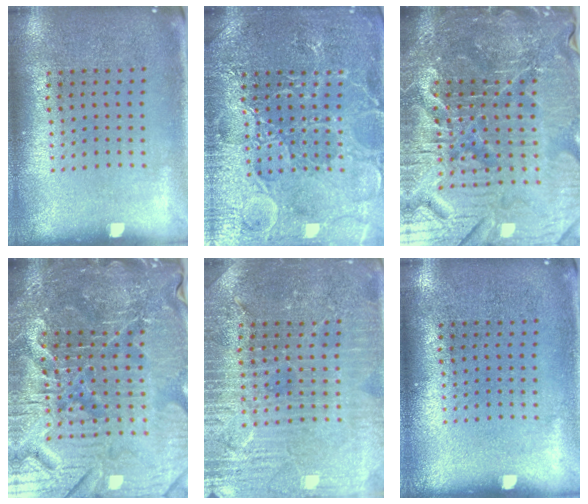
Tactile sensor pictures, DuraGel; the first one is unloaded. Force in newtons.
{"total": 4.7, "press": 4.6, "slide": 0.6}
{"total": 6.5, "press": 5.9, "slide": 2.5}
{"total": 5.8, "press": 5.4, "slide": 2.1}
{"total": 4.0, "press": 3.8, "slide": 1.2}
{"total": 0.0}